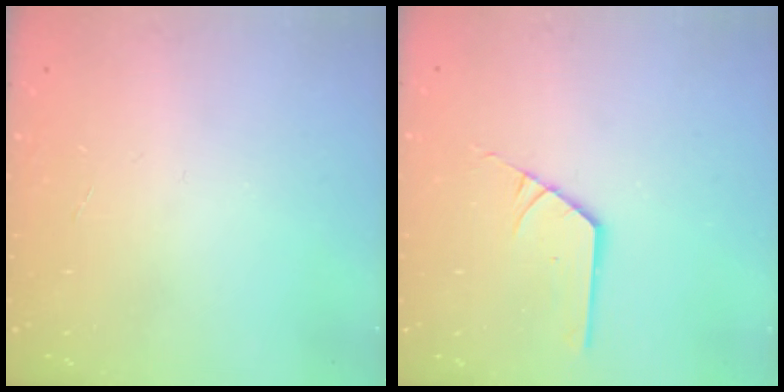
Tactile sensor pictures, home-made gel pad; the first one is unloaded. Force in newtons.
{"total": 2.2, "press": 2.2, "slide": 0.1}